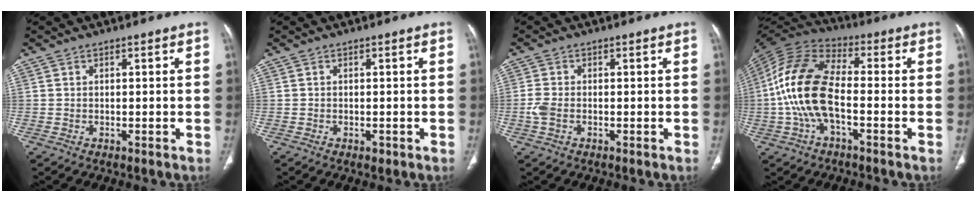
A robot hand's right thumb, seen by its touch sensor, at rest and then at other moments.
{"total": 0.9, "force": [-0.4, 0.6, 0.5], "torque": [-0.007, -0.001, -0.004]}
{"total": 2.9, "force": [-0.8, 1.7, 2.2], "torque": [-0.063, 0.003, -0.018]}
{"total": 15.3, "force": [-2.4, 7.3, 13.2], "torque": [-0.279, 0.034, -0.054]}